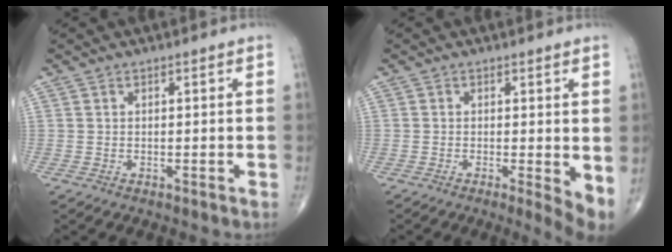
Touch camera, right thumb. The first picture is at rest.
{"total": 4.3, "force": [0.0, 1.4, 4.0], "torque": [-0.057, -0.011, -0.004]}